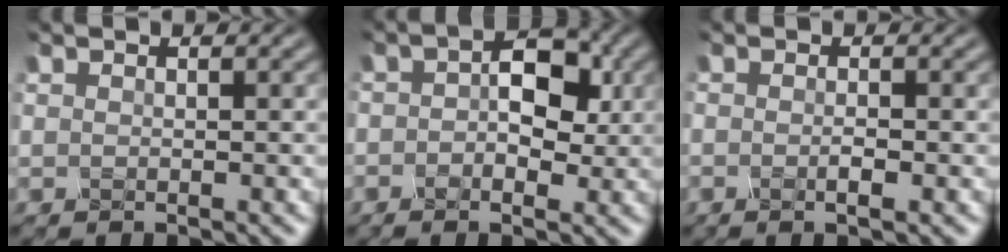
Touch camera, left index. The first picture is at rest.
{"total": 5.7, "force": [0.2, 3.4, 4.5], "torque": [-0.062, 0.002, -0.008]}
{"total": 1.2, "force": [-0.8, 0.1, 0.9], "torque": [-0.016, -0.002, -0.013]}